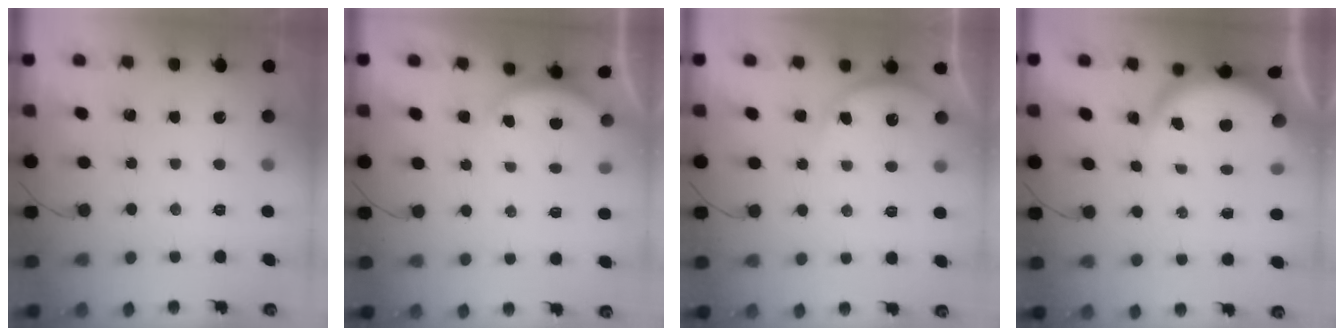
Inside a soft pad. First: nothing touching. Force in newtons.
{"total": 2.5, "press": 2.4, "slide": 0.6}
{"total": 4.8, "press": 4.7, "slide": 0.6}
{"total": 3.8, "press": 3.8, "slide": 0.1}